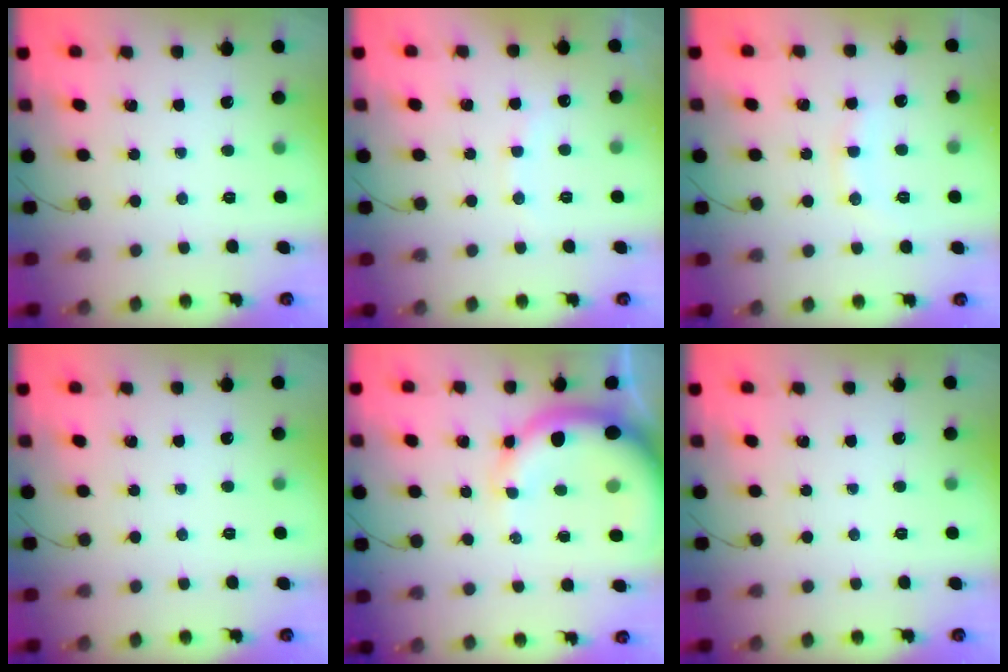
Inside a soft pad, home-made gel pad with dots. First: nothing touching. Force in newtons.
{"total": 7.3, "press": 7.2, "slide": 1.0}
{"total": 7.6, "press": 7.5, "slide": 0.9}
{"total": 0.0}
{"total": 11.6, "press": 11.4, "slide": 2.2}
{"total": 0.0}